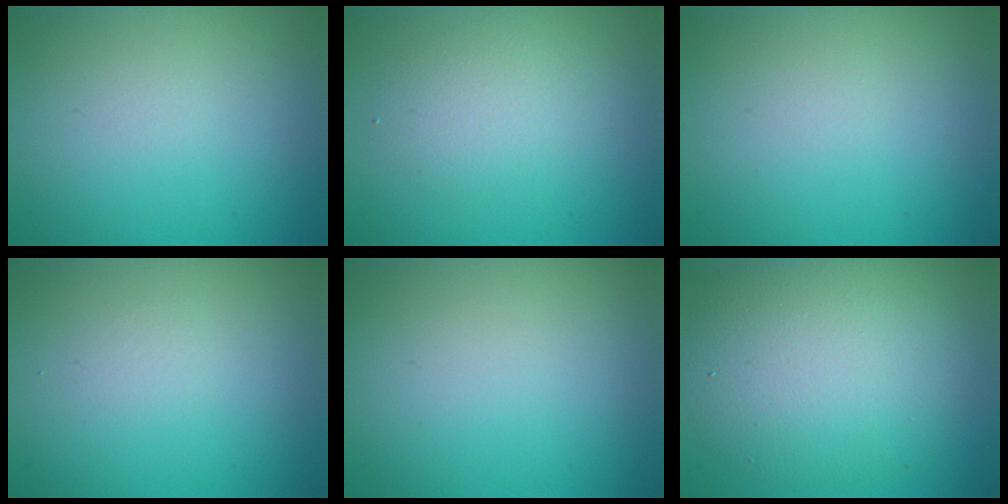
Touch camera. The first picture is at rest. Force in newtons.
{"total": 2.4, "press": 2.4, "slide": 0.1}
{"total": 0.0}
{"total": 0.6, "press": 0.6, "slide": 0.0}
{"total": 0.0}
{"total": 7.5, "press": 7.5, "slide": 0.7}